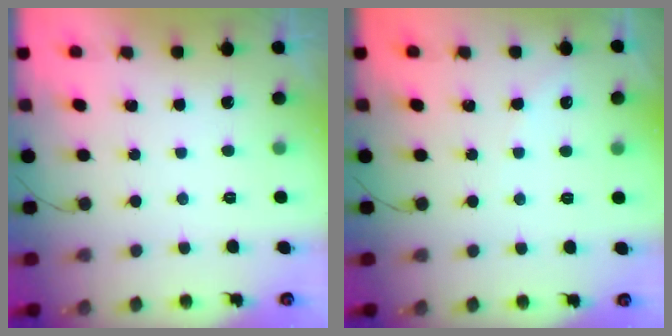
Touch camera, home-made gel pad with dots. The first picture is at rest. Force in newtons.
{"total": 2.7, "press": 2.7, "slide": 0.5}